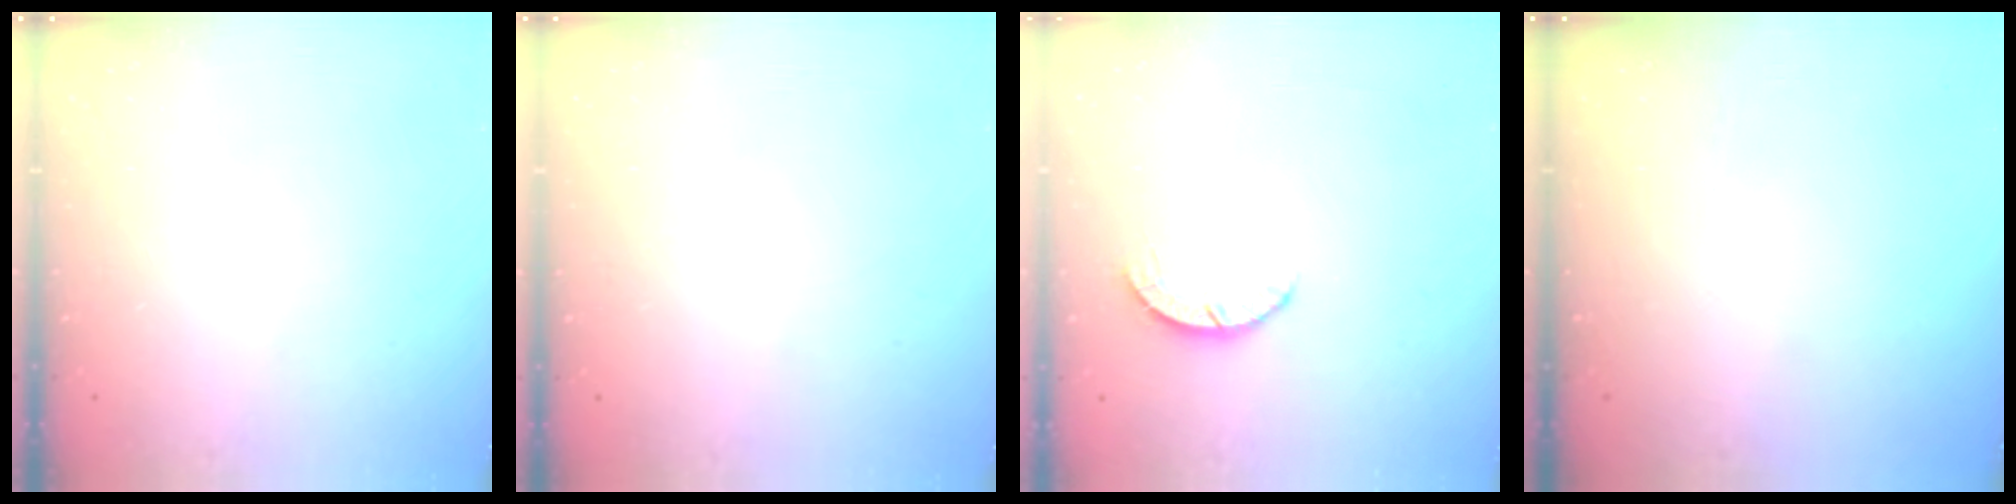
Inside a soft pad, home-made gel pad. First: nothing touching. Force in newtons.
{"total": 2.6, "press": 2.6, "slide": 0.2}
{"total": 2.8, "press": 2.8, "slide": 0.4}
{"total": 0.0}